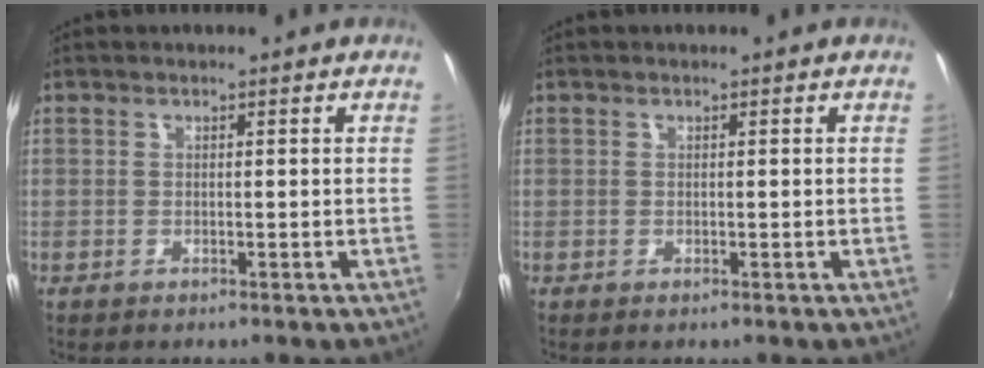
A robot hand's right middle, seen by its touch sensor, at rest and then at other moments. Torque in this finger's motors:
{"motor_torque": [0.14, -0.18, 0.14, 0.00]}